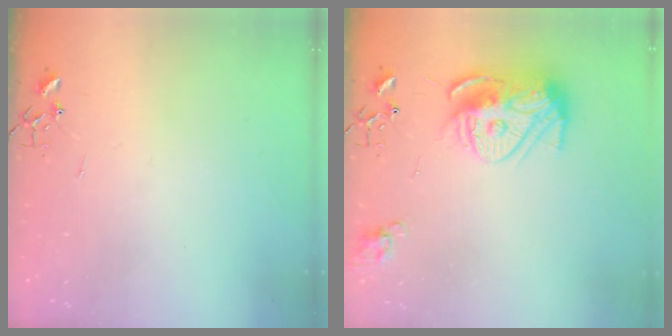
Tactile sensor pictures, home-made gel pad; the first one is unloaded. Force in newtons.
{"total": 13.5, "press": 13.4, "slide": 1.1}